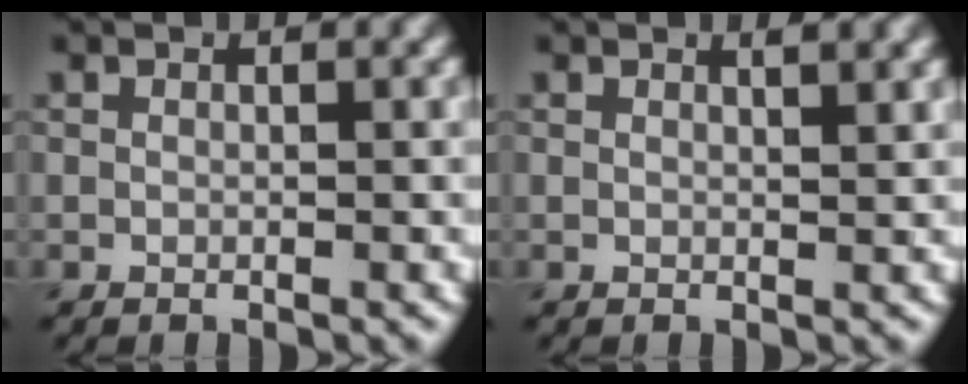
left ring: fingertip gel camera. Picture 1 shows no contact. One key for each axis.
{"total": 1.6, "fx": 1.1, "fy": 0.5, "fz": 1.0, "tx": -0.010, "ty": 0.004, "tz": 0.013}